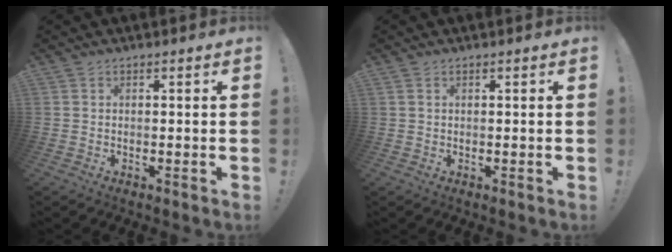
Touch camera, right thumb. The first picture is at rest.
{"total": 0.6, "force": [0.3, 0.3, 0.4], "torque": [-0.016, 0.003, 0.008]}